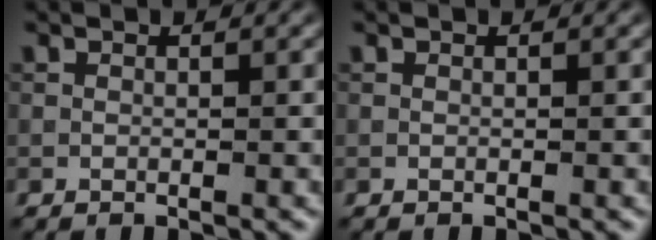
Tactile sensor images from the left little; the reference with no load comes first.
{"total": 0.0}